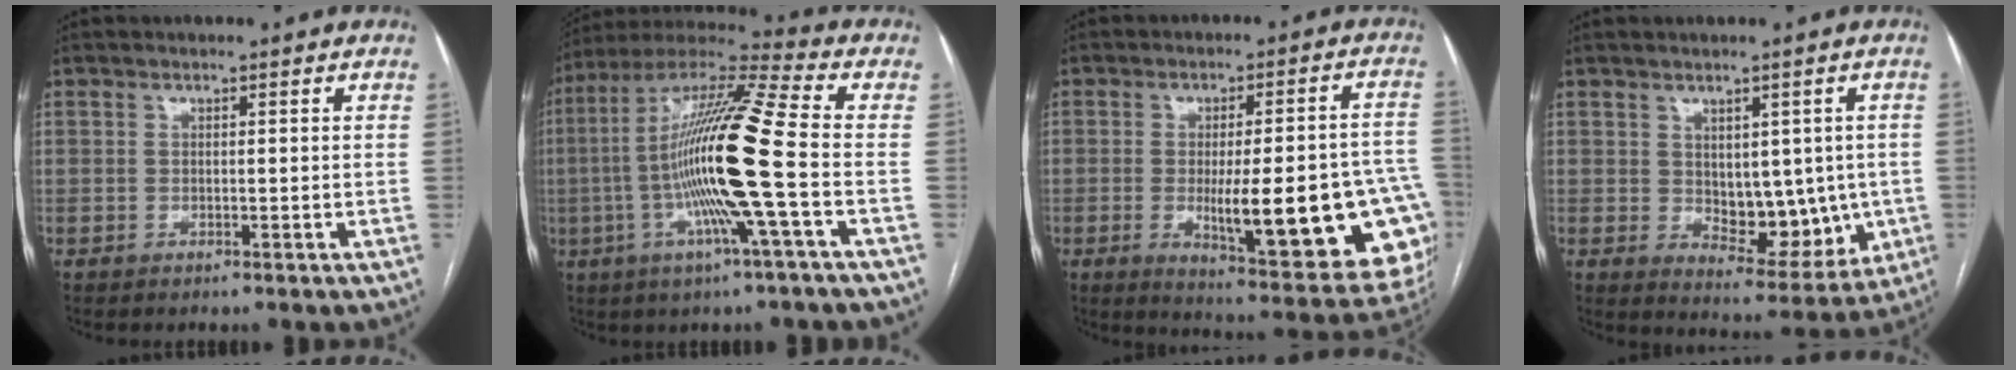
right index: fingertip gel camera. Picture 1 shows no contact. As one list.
[{"total": 18.8, "force": [-3.0, -0.7, 18.5], "torque": [-0.356, -0.001, -0.072]}, {"total": 23.9, "force": [-5.5, 5.2, 22.7], "torque": [-0.207, 0.006, -0.050]}, {"total": 9.9, "force": [-0.3, 5.5, 8.2], "torque": [-0.095, -0.003, 0.017]}]